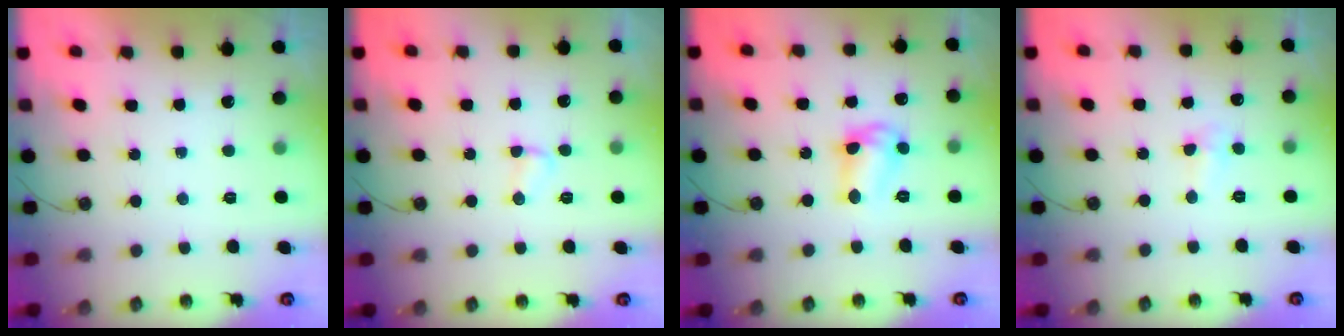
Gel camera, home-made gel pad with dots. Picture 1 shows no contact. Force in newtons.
{"total": 2.4, "press": 2.4, "slide": 0.3}
{"total": 9.9, "press": 9.9, "slide": 0.6}
{"total": 3.1, "press": 3.0, "slide": 0.7}